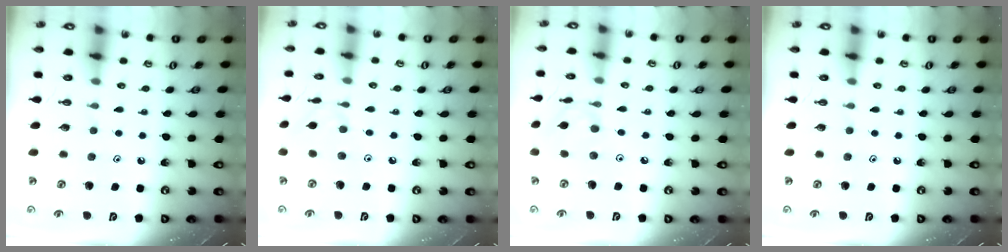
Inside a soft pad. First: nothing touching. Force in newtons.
{"total": 2.4, "press": 2.4, "slide": 0.2}
{"total": 7.7, "press": 7.7, "slide": 0.3}
{"total": 0.0}